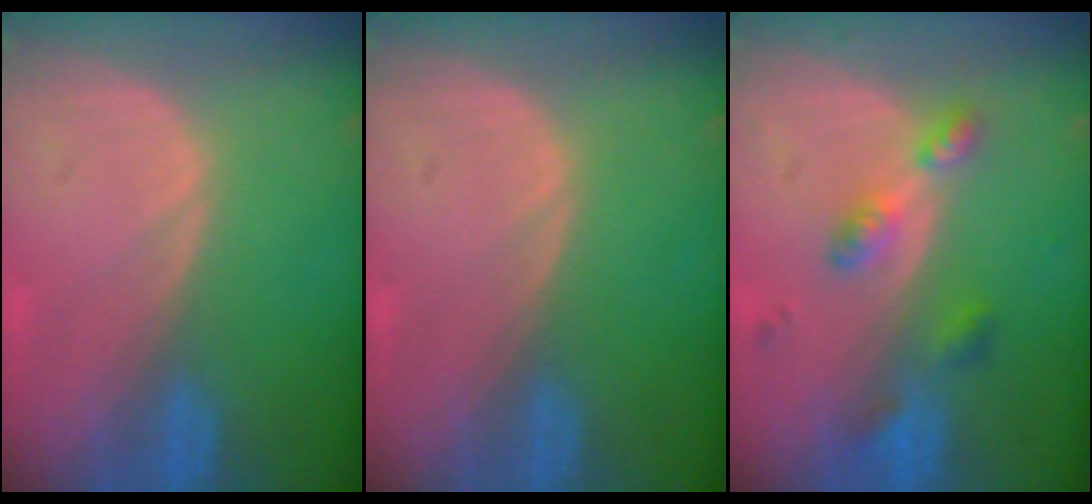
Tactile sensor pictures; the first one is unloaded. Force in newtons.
{"total": 0.0}
{"total": 4.7, "press": 4.7, "slide": 0.2}